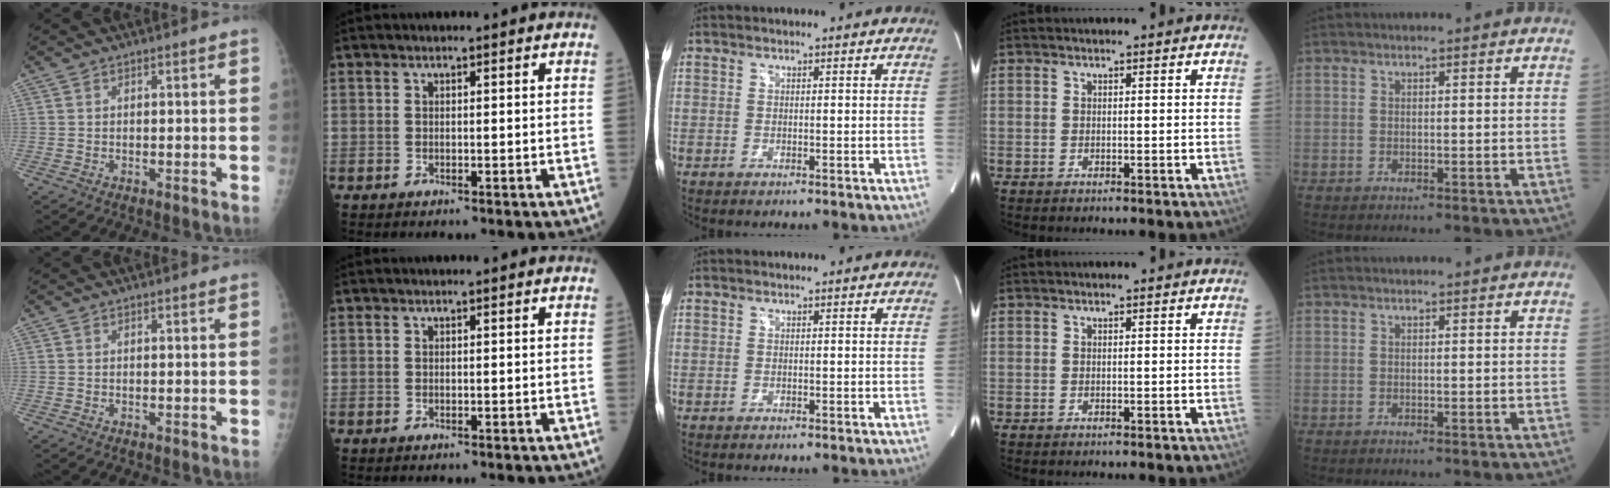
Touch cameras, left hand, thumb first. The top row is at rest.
{}